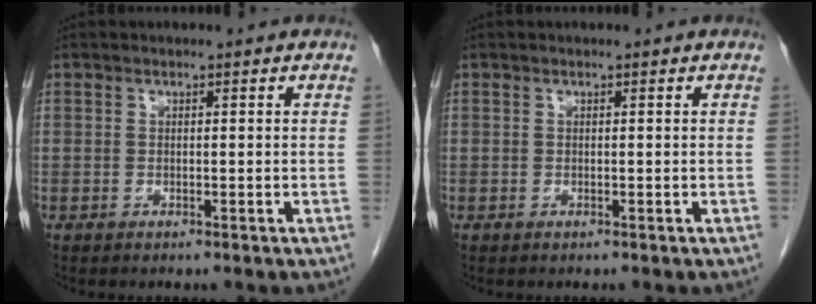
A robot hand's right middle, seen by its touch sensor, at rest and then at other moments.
{"total": 0.0}